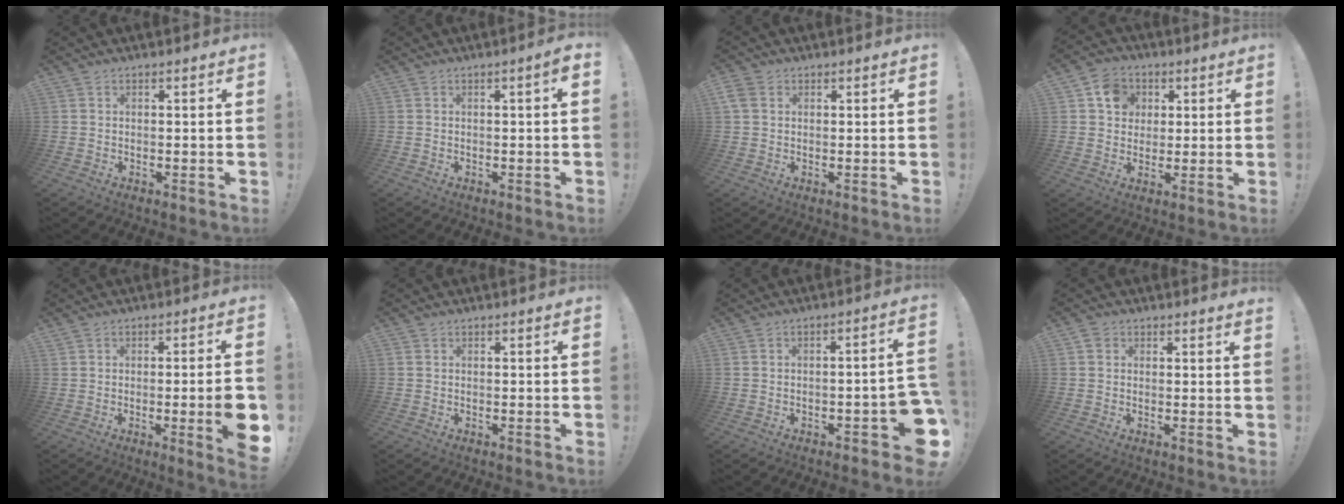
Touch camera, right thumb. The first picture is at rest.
{"total": 2.2, "force": [-0.1, -0.1, 2.2], "torque": [-0.038, 0.001, -0.004]}
{"total": 3.9, "force": [1.2, 3.1, 2.1], "torque": [-0.032, 0.003, 0.025]}
{"total": 9.4, "force": [3.1, 8.3, 3.2], "torque": [-0.045, -0.008, 0.062]}
{"total": 8.1, "force": [-1.7, 0.6, 7.9], "torque": [-0.114, -0.004, -0.025]}
{"total": 0.0}
{"total": 6.9, "force": [-3.0, 2.1, 5.9], "torque": [-0.076, 0.012, -0.043]}
{"total": 1.7, "force": [1.4, 0.8, 0.4], "torque": [0.002, -0.006, 0.024]}